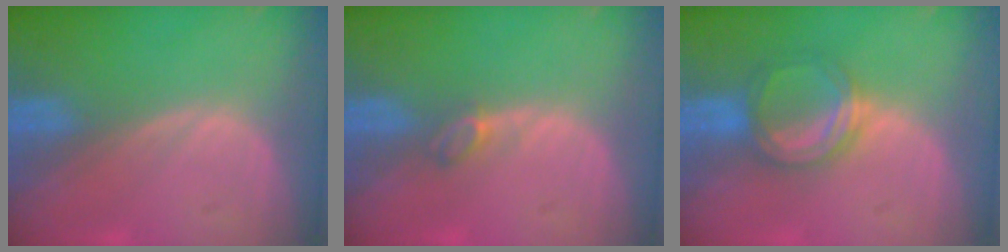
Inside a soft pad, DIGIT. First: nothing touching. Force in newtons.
{"total": 1.7, "press": 1.7, "slide": 0.4}
{"total": 5.1, "press": 5.1, "slide": 0.3}